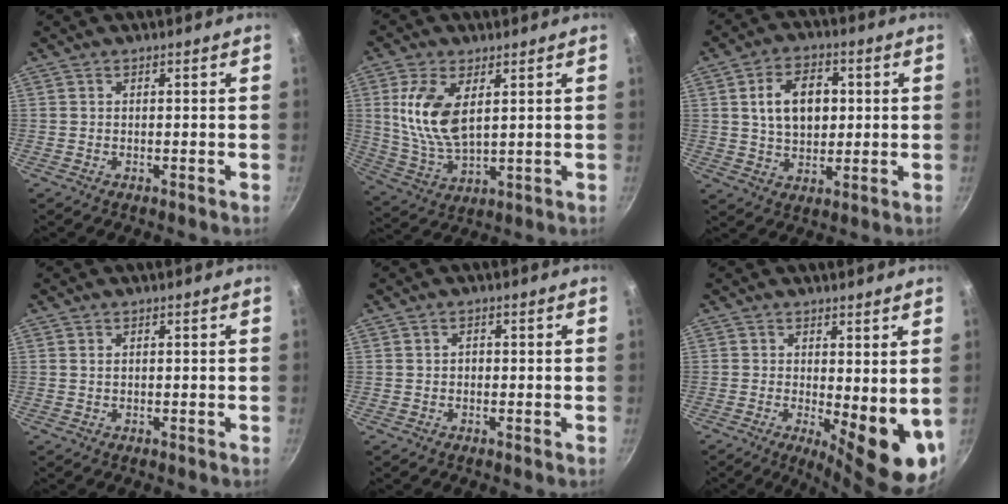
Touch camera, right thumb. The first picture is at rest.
{"total": 11.9, "force": [3.1, 6.2, 9.7], "torque": [-0.191, -0.017, 0.069]}
{"total": 11.1, "force": [1.9, 7.4, 8.0], "torque": [-0.110, 0.003, 0.032]}
{"total": 0.8, "force": [0.3, 0.5, 0.5], "torque": [-0.009, 0.002, 0.005]}
{"total": 1.0, "force": [0.1, 0.8, 0.6], "torque": [-0.008, 0.005, 0.000]}
{"total": 11.3, "force": [-0.4, 4.0, 10.5], "torque": [-0.116, -0.019, 0.004]}